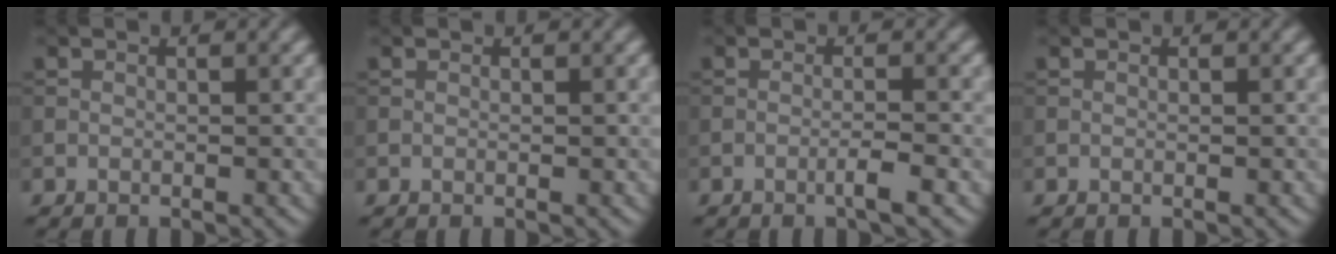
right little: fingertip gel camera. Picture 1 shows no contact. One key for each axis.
{"total": 0.0}
{"total": 1.9, "fx": -0.9, "fy": 0.2, "fz": 1.6, "tx": -0.022, "ty": 0.007, "tz": -0.021}
{"total": 0.0}